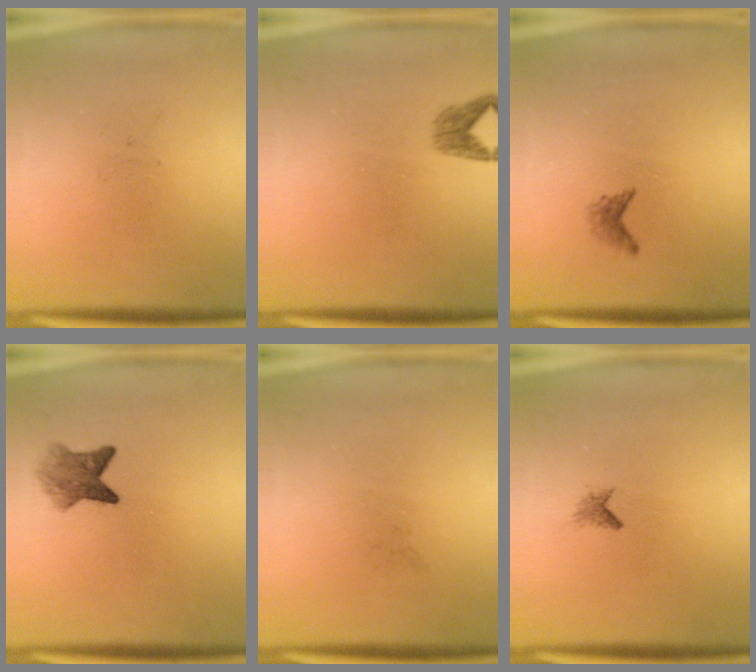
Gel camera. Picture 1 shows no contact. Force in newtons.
{"total": 1.8}
{"total": 1.1}
{"total": 4.2}
{"total": 0.0}
{"total": 0.9}